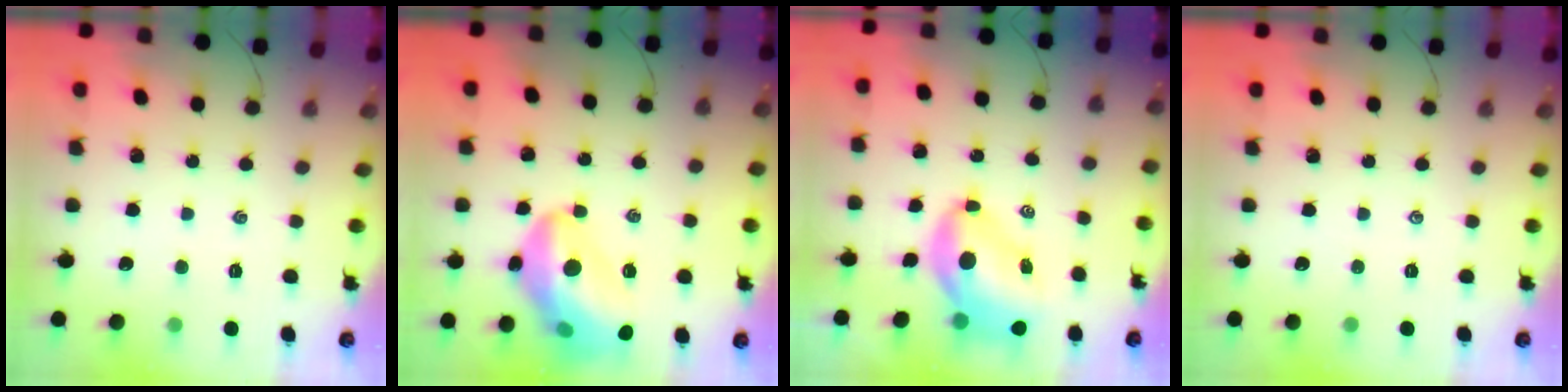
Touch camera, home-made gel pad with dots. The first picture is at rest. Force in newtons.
{"total": 19.3, "press": 18.8, "slide": 4.1}
{"total": 10.4, "press": 9.9, "slide": 3.1}
{"total": 0.0}